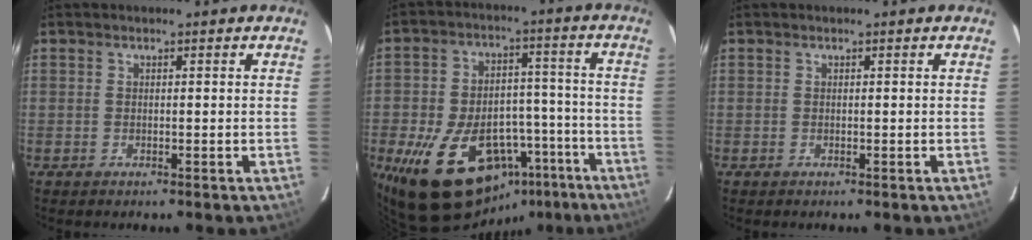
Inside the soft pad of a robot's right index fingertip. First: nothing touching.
{"total": 23.9, "force": [-13.3, 13.8, 14.2], "torque": [-0.261, 0.016, -0.170]}
{"total": 0.0}